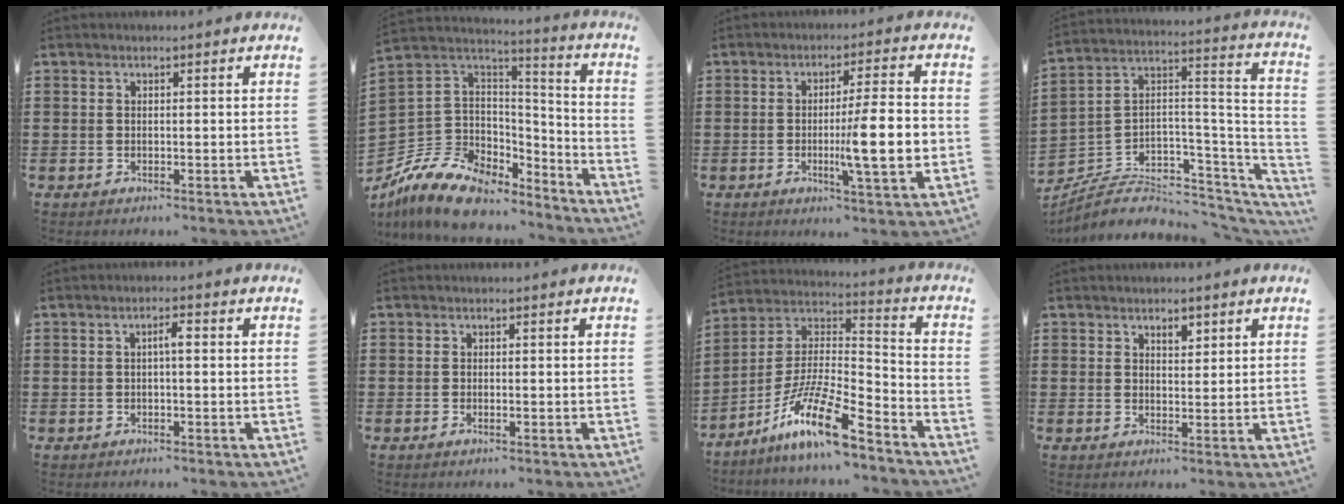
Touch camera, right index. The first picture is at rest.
{"total": 11.2, "force": [-7.5, 7.0, 4.7], "torque": [-0.124, 0.011, -0.141]}
{"total": 10.3, "force": [-1.5, 1.3, 10.1], "torque": [-0.151, -0.006, -0.029]}
{"total": 5.5, "force": [-2.7, 3.5, 3.2], "torque": [-0.072, -0.012, -0.052]}
{"total": 2.0, "force": [0.0, 0.5, 1.9], "torque": [-0.036, 0.004, -0.002]}
{"total": 0.6, "force": [-0.2, 0.1, 0.6], "torque": [-0.012, -0.004, -0.002]}
{"total": 14.5, "force": [-10.0, 2.4, 10.2], "torque": [-0.203, 0.015, -0.186]}
{"total": 2.3, "force": [1.6, 1.1, 1.3], "torque": [-0.020, 0.002, 0.027]}